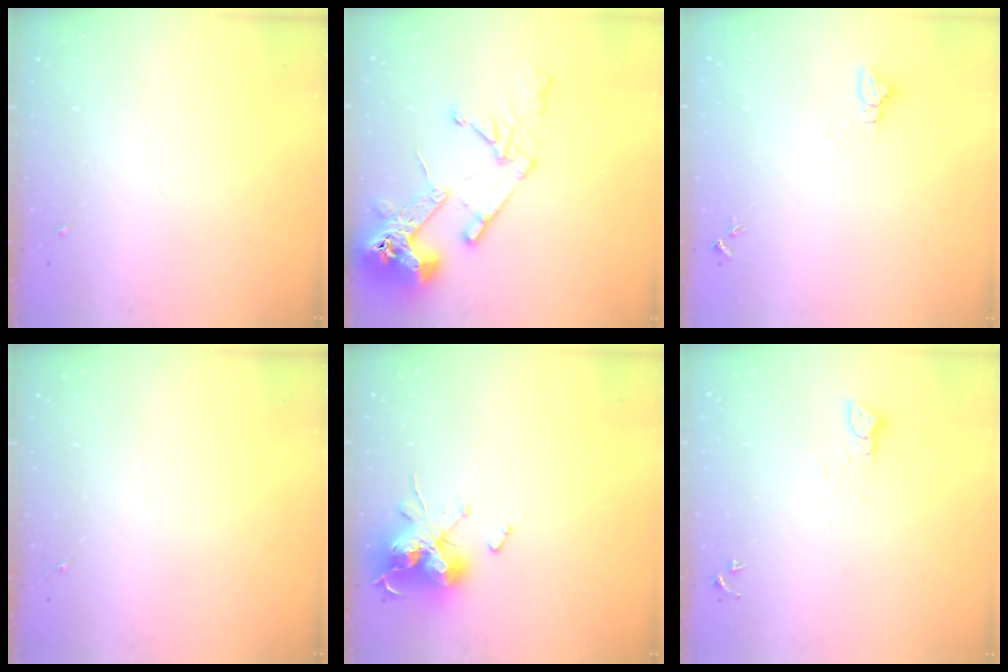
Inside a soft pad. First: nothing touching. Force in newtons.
{"total": 16.6, "press": 16.5, "slide": 2.0}
{"total": 2.8, "press": 2.8, "slide": 0.1}
{"total": 0.0}
{"total": 16.7, "press": 16.7, "slide": 0.1}
{"total": 3.2, "press": 3.2, "slide": 0.4}